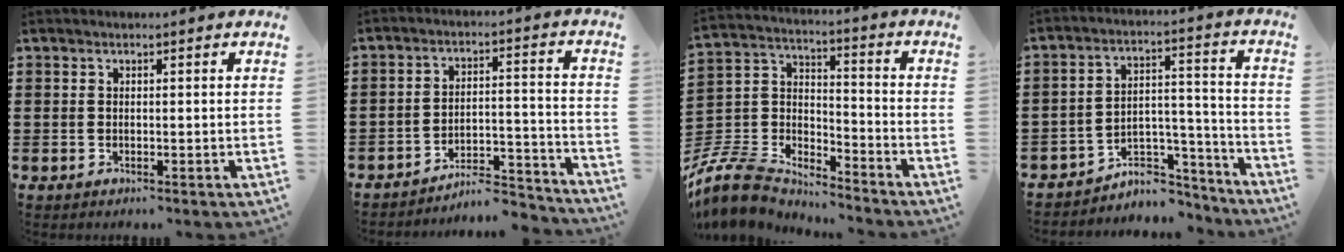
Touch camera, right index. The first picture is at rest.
{"total": 6.3, "force": [-6.0, 0.9, 1.8], "torque": [-0.026, 0.007, -0.118]}
{"total": 8.5, "force": [-7.9, 2.4, 2.0], "torque": [-0.078, -0.006, -0.164]}
{"total": 5.6, "force": [-4.6, 2.8, 1.5], "torque": [-0.028, 0.013, -0.090]}